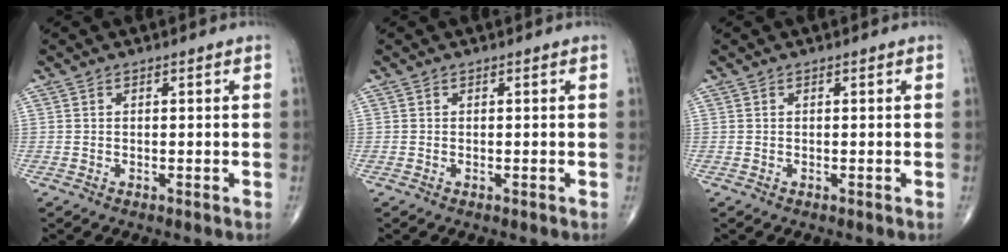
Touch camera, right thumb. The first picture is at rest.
{"total": 0.0}
{"total": 0.0}